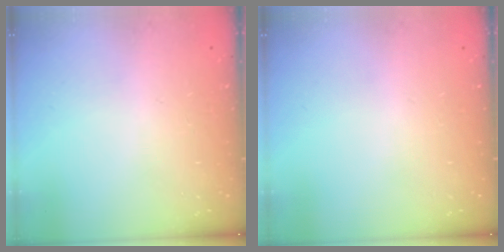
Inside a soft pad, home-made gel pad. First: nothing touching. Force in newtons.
{"total": 0.0}